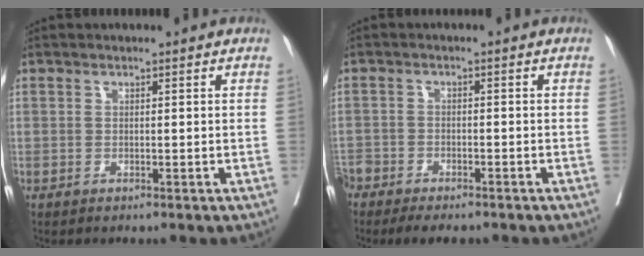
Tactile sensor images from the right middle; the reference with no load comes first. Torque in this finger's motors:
{"motor_torque": [0.22, -0.51, 0.27, 0.21]}